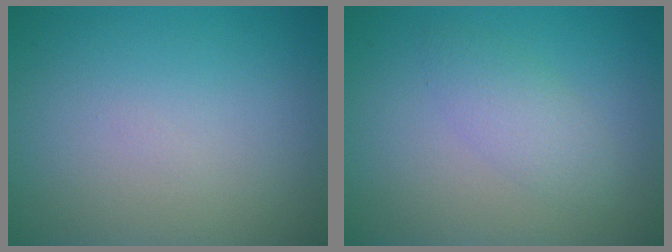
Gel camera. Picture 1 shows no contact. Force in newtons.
{"total": 2.2, "press": 2.2, "slide": 0.1}